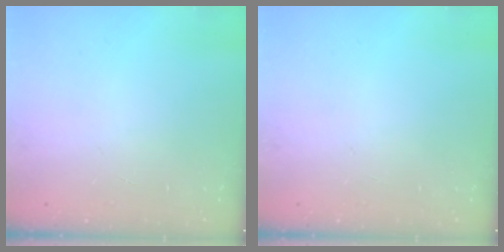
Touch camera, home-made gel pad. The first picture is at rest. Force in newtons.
{"total": 0.0}